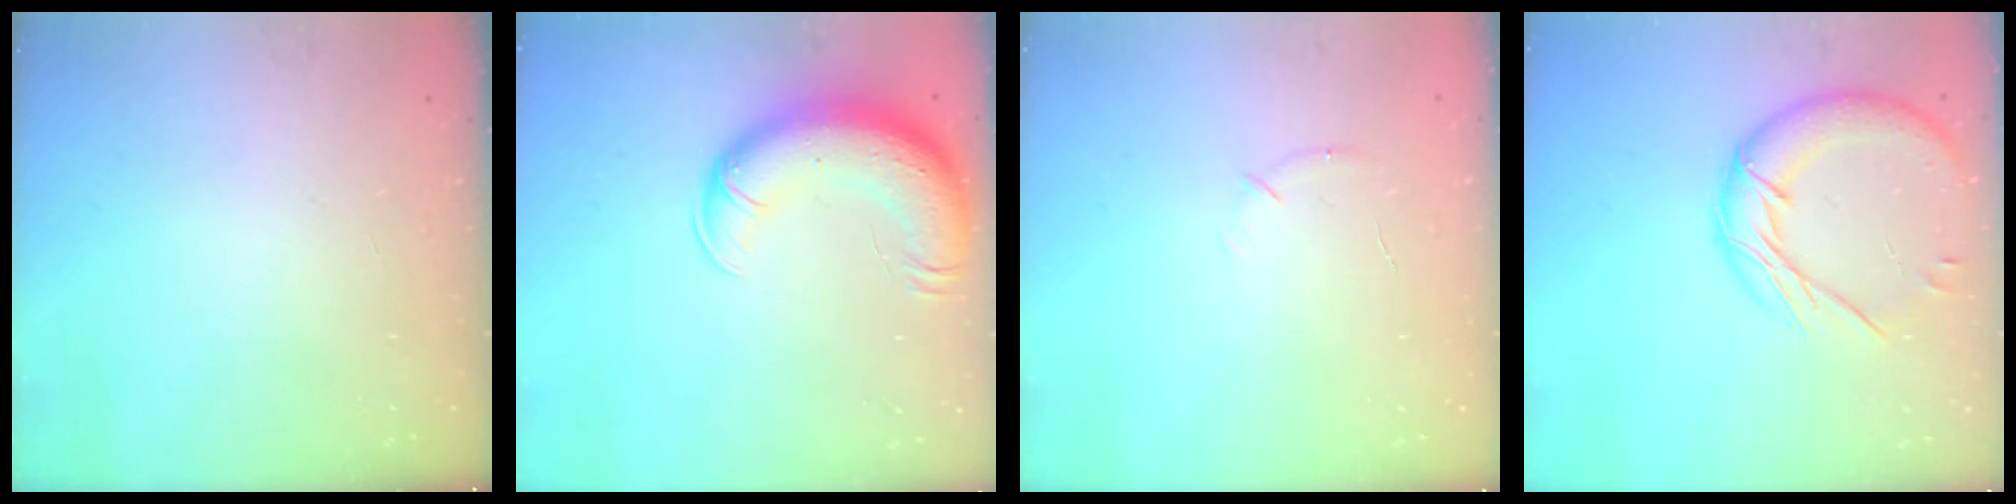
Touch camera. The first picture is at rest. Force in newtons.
{"total": 15.5, "press": 15.1, "slide": 3.7}
{"total": 4.1, "press": 3.9, "slide": 1.2}
{"total": 15.4, "press": 15.4, "slide": 1.3}